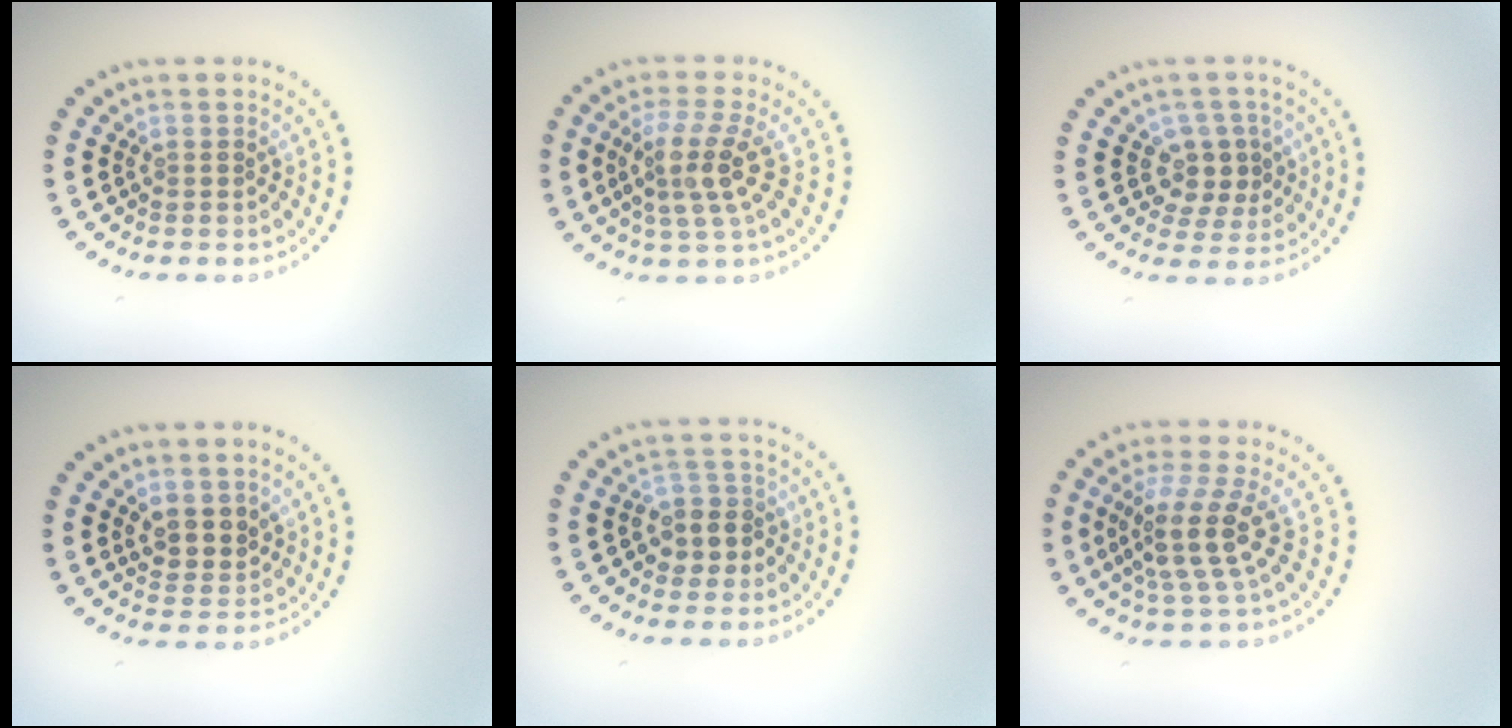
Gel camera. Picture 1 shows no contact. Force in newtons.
{"total": 3.6, "press": 2.8, "slide": 2.3}
{"total": 2.8, "press": 2.6, "slide": 1.2}
{"total": 2.4, "press": 2.2, "slide": 1.1}
{"total": 2.9, "press": 2.6, "slide": 1.2}
{"total": 4.3, "press": 3.3, "slide": 2.8}